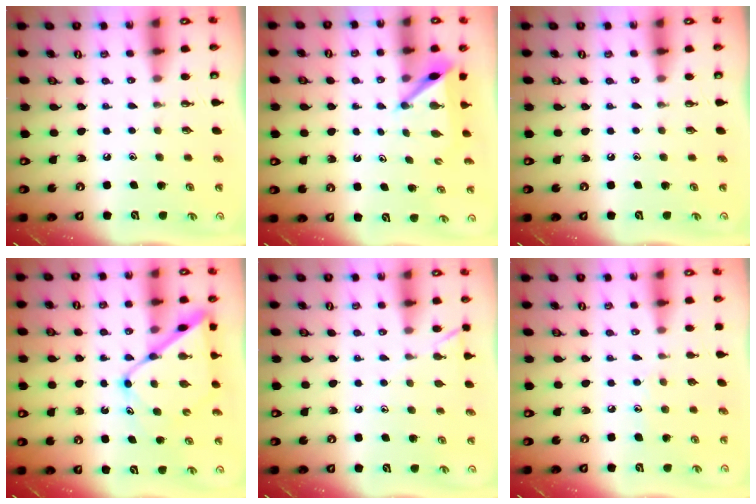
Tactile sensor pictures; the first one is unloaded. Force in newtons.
{"total": 5.5, "press": 5.5, "slide": 0.4}
{"total": 0.0}
{"total": 13.5, "press": 13.4, "slide": 1.1}
{"total": 4.9, "press": 4.9, "slide": 0.4}
{"total": 5.7, "press": 5.7, "slide": 0.5}